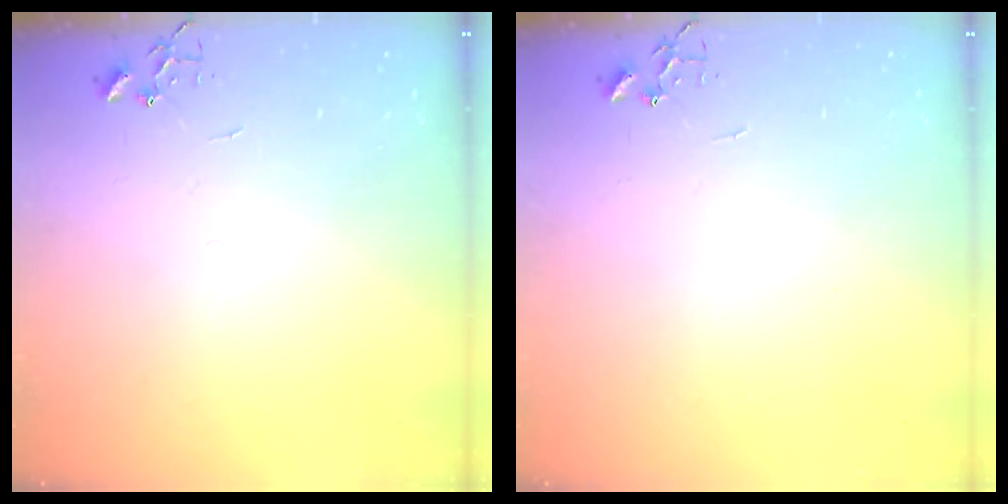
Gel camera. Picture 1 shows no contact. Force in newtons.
{"total": 0.0}